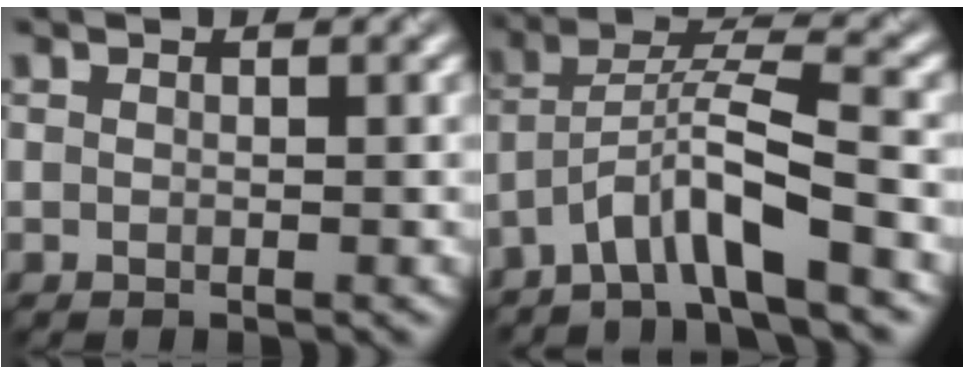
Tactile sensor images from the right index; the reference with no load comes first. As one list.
[{"total": 6.0, "force": [-4.4, 0.4, 4.0], "torque": [-0.074, 0.022, -0.073]}]